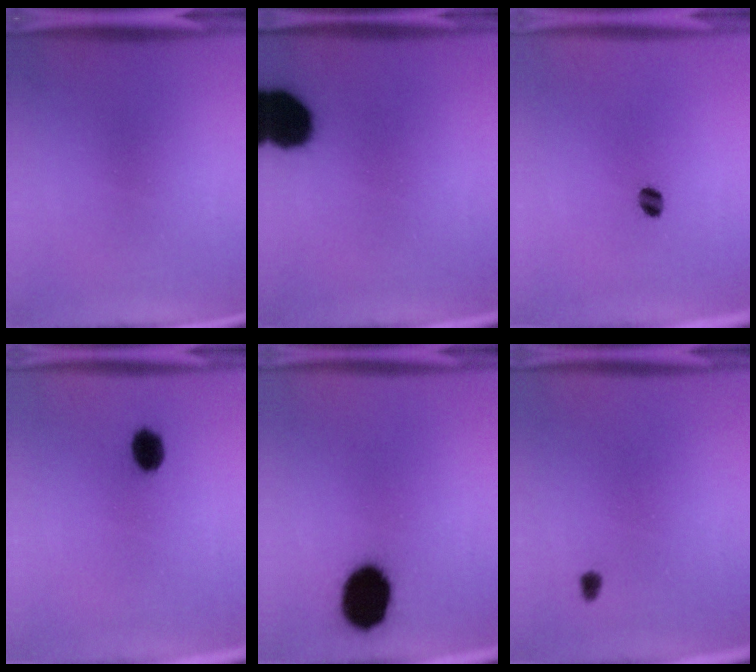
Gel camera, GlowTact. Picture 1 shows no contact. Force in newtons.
{"total": 14.0}
{"total": 2.8}
{"total": 3.9}
{"total": 14.8}
{"total": 1.5}